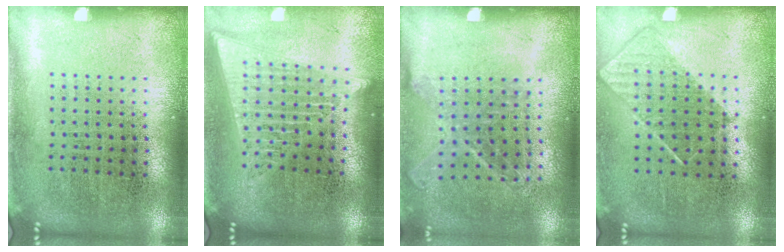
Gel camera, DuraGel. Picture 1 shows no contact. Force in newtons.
{"total": 2.0, "press": 1.8, "slide": 1.0}
{"total": 1.1, "press": 1.0, "slide": 0.5}
{"total": 0.8, "press": 0.7, "slide": 0.4}